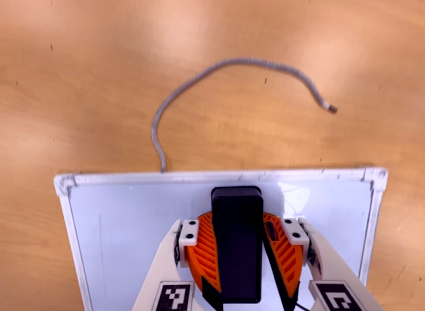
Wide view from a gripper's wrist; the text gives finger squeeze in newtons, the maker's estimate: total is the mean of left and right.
{"total": 13.0, "left": 14.8, "right": 11.3}